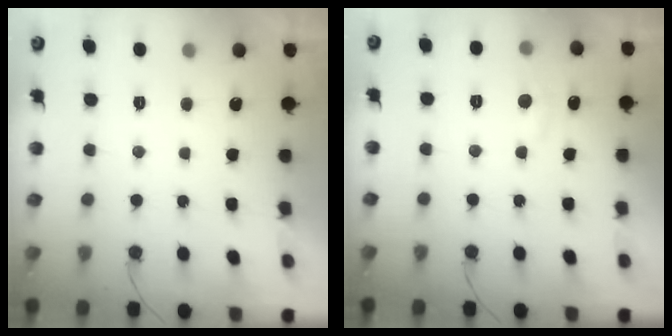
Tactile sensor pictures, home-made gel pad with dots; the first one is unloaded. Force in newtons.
{"total": 5.2, "press": 5.2, "slide": 0.6}